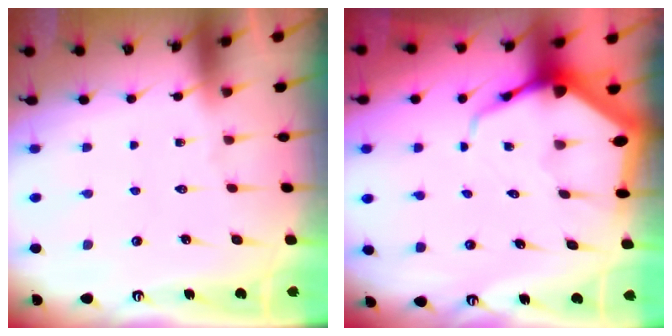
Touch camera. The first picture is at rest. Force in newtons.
{"total": 7.3, "press": 7.3, "slide": 0.8}